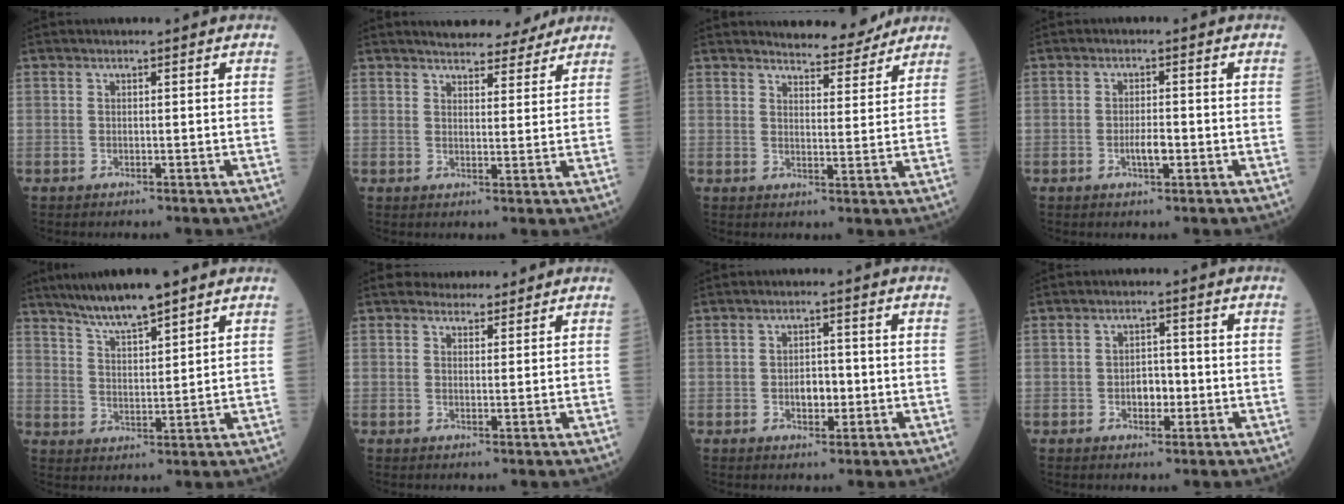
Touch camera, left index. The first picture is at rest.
{"total": 9.9, "force": [9.0, 2.6, 3.2], "torque": [-0.035, 0.006, 0.112]}
{"total": 6.6, "force": [6.4, 1.2, 1.1], "torque": [-0.021, -0.005, 0.082]}
{"total": 2.6, "force": [-0.9, 0.7, 2.3], "torque": [-0.042, 0.002, -0.015]}
{"total": 8.4, "force": [6.9, 0.7, 4.8], "torque": [-0.092, 0.012, 0.126]}
{"total": 3.3, "force": [3.0, 1.5, 0.3], "torque": [0.001, 0.010, 0.043]}
{"total": 3.3, "force": [-0.7, 2.0, 2.5], "torque": [-0.039, 0.004, -0.009]}
{"total": 3.2, "force": [-0.9, 2.0, 2.4], "torque": [-0.035, 0.007, -0.013]}